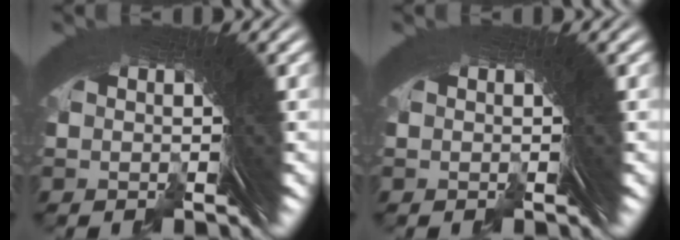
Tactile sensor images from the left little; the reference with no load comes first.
{"total": 0.0}